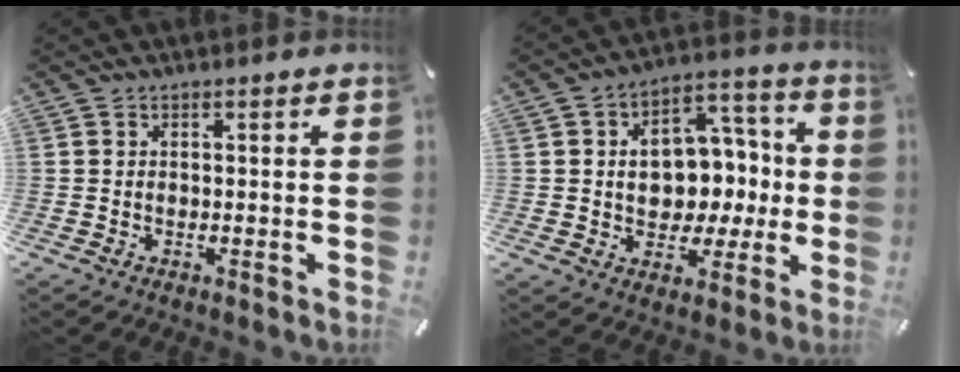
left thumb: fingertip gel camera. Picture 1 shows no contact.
{"total": 12.2, "force": [-0.2, 10.3, 6.6], "torque": [-0.080, 0.001, 0.005]}